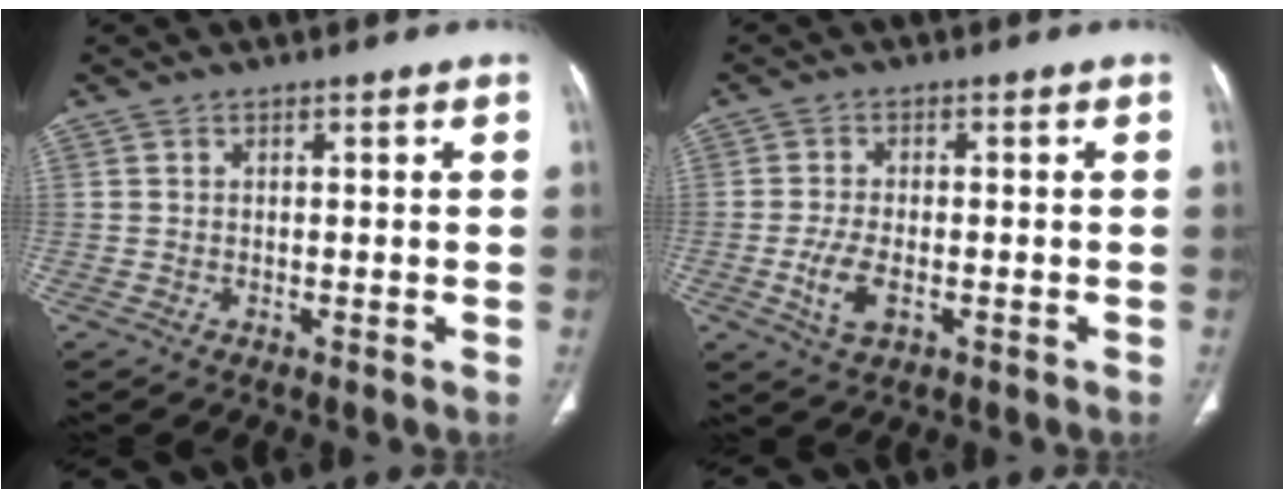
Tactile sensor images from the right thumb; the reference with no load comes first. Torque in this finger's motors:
{"motor_torque": [-0.23, 0.32, 0.21, 0.47, 0.22]}